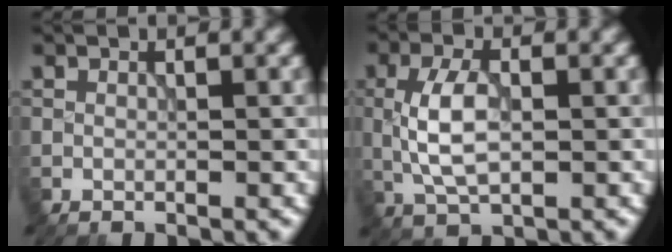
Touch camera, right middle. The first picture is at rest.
{"total": 4.6, "force": [-0.1, 2.2, 4.0], "torque": [-0.093, 0.005, -0.001]}